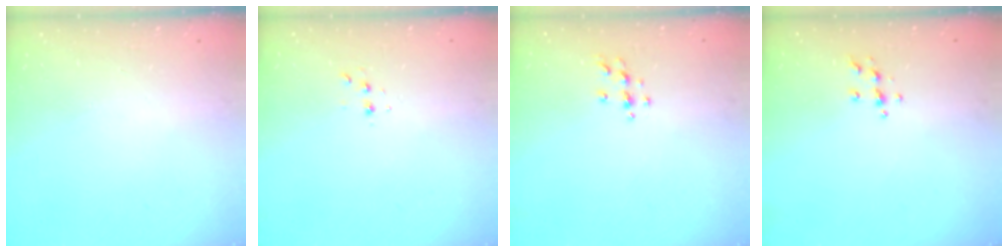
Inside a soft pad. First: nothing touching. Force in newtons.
{"total": 2.8, "press": 2.8, "slide": 0.7}
{"total": 3.3, "press": 3.3, "slide": 0.4}
{"total": 3.7, "press": 3.7, "slide": 0.4}